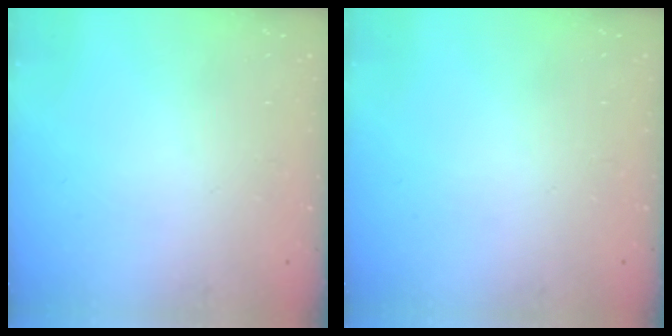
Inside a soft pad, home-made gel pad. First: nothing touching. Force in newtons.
{"total": 0.0}